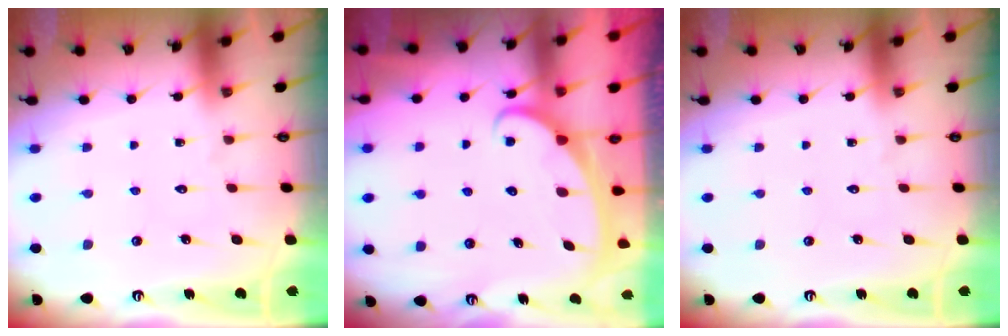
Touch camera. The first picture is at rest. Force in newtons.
{"total": 2.4, "press": 2.4, "slide": 0.3}
{"total": 0.0}